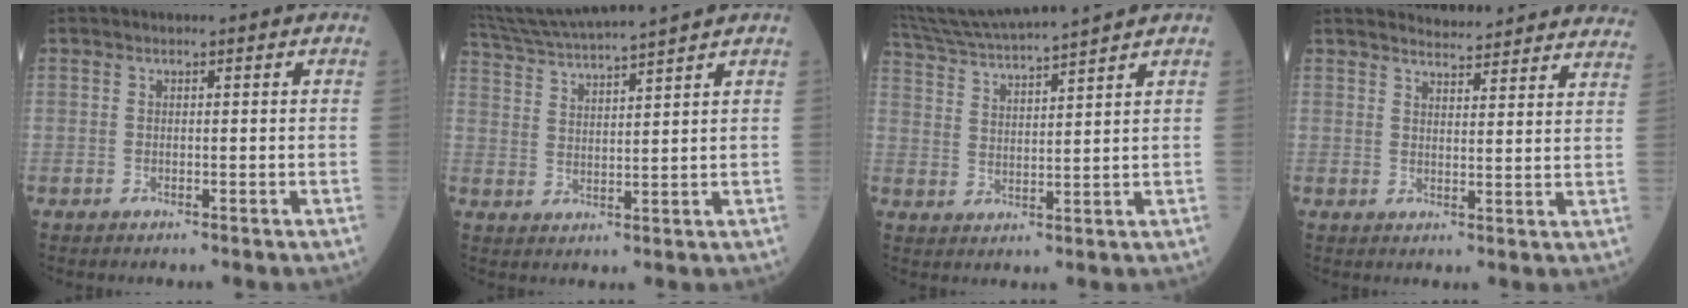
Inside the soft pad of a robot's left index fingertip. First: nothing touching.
{"total": 12.6, "force": [11.4, -1.7, 5.1], "torque": [-0.102, 0.010, 0.190]}
{"total": 13.2, "force": [12.1, -1.5, 5.1], "torque": [-0.105, 0.013, 0.203]}
{"total": 18.0, "force": [17.5, 1.9, 3.8], "torque": [-0.040, -0.047, 0.192]}